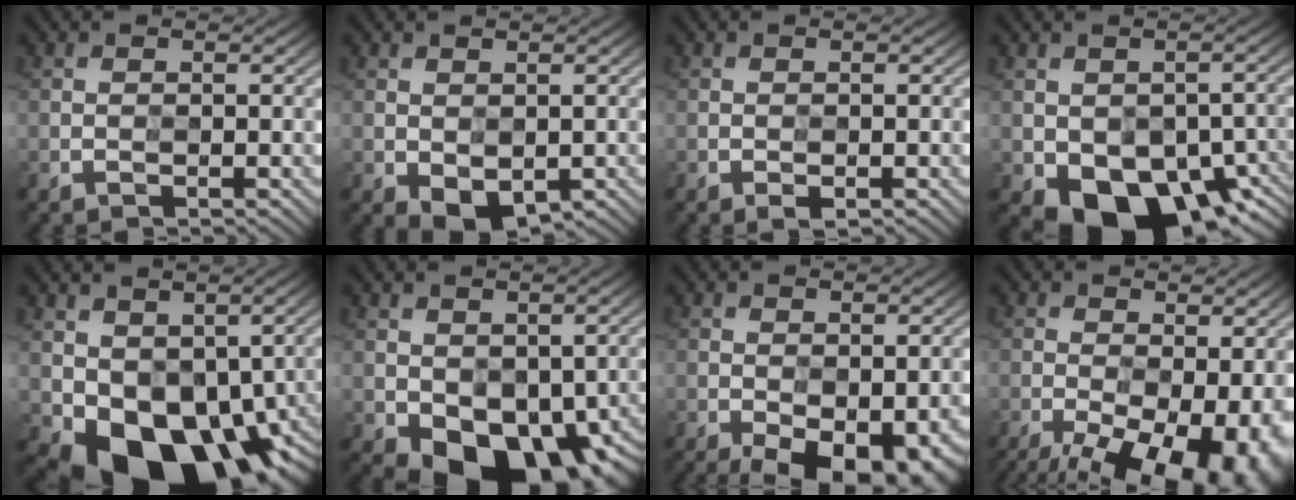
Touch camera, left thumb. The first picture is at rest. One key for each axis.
{"total": 3.1, "fx": -1.0, "fy": 2.1, "fz": 2.0, "tx": -0.042, "ty": -0.006, "tz": -0.014}
{"total": 0.9, "fx": -0.5, "fy": 0.3, "fz": 0.7, "tx": -0.012, "ty": -0.001, "tz": -0.008}
{"total": 10.2, "fx": -4.8, "fy": 6.3, "fz": 6.5, "tx": -0.098, "ty": -0.028, "tz": -0.064}
{"total": 12.8, "fx": -2.6, "fy": 9.0, "fz": 8.8, "tx": -0.144, "ty": -0.035, "tz": -0.023}
{"total": 8.2, "fx": -2.8, "fy": 5.2, "fz": 5.6, "tx": -0.095, "ty": -0.014, "tz": -0.041}
{"total": 9.5, "fx": -5.5, "fy": 4.0, "fz": 6.6, "tx": -0.102, "ty": -0.021, "tz": -0.083}
{"total": 16.8, "fx": -8.8, "fy": 8.0, "fz": 11.9, "tx": -0.176, "ty": -0.031, "tz": -0.103}